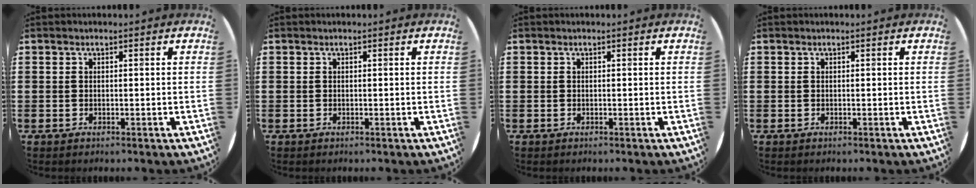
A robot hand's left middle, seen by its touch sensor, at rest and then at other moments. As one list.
[{"total": 0.0}, {"total": 0.0}, {"total": 0.0}]